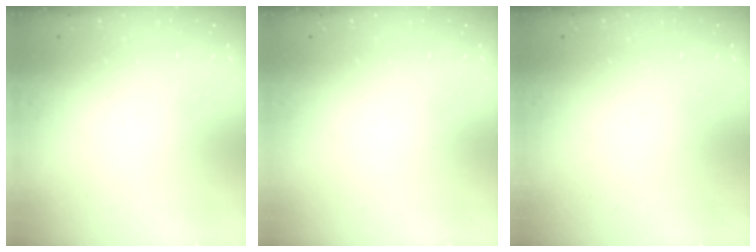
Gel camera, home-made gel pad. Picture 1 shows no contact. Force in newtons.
{"total": 0.0}
{"total": 0.0}